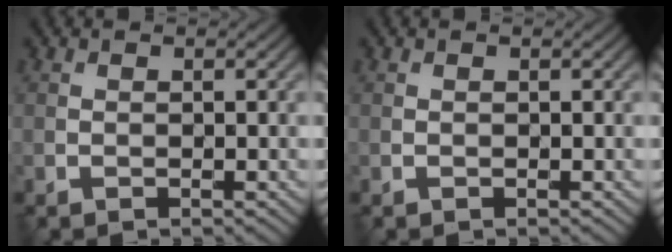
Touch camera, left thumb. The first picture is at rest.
{"total": 0.0}